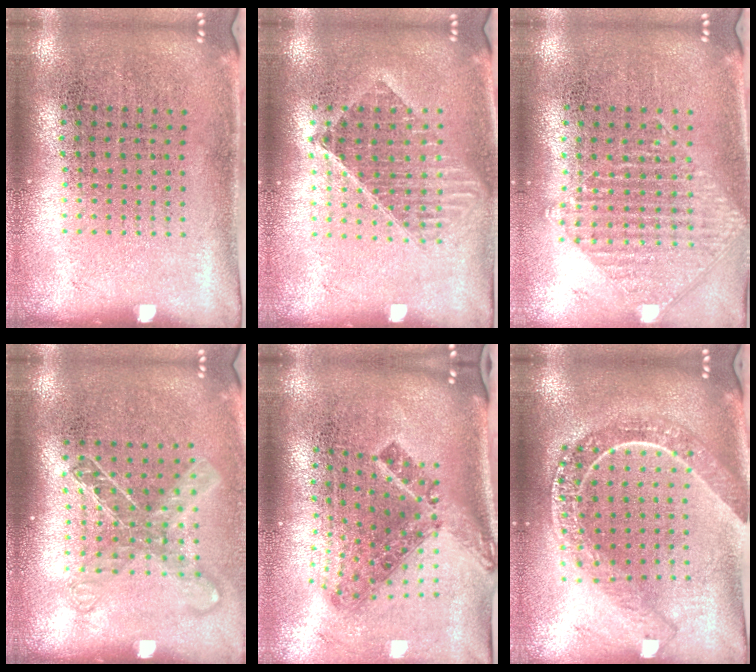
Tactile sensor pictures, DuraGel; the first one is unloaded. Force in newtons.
{"total": 1.4, "press": 1.2, "slide": 0.7}
{"total": 1.0, "press": 1.0, "slide": 0.1}
{"total": 1.5, "press": 1.2, "slide": 0.9}
{"total": 1.9, "press": 1.3, "slide": 1.3}
{"total": 2.2, "press": 1.8, "slide": 1.2}